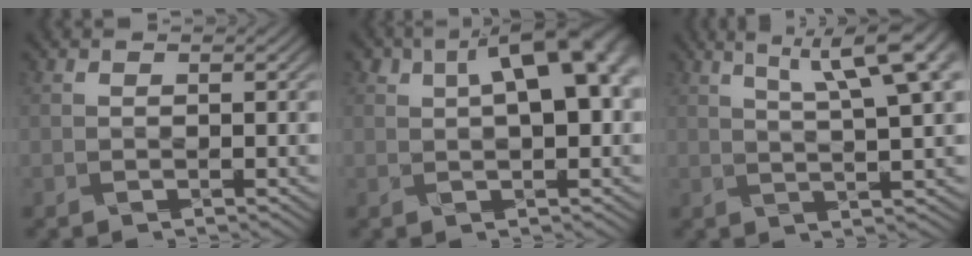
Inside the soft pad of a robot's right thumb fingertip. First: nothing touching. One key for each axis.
{"total": 9.0, "fx": 2.4, "fy": 4.1, "fz": 7.7, "tx": -0.105, "ty": 0.021, "tz": 0.032}
{"total": 9.9, "fx": 5.0, "fy": 2.0, "fz": 8.3, "tx": -0.121, "ty": 0.026, "tz": 0.073}